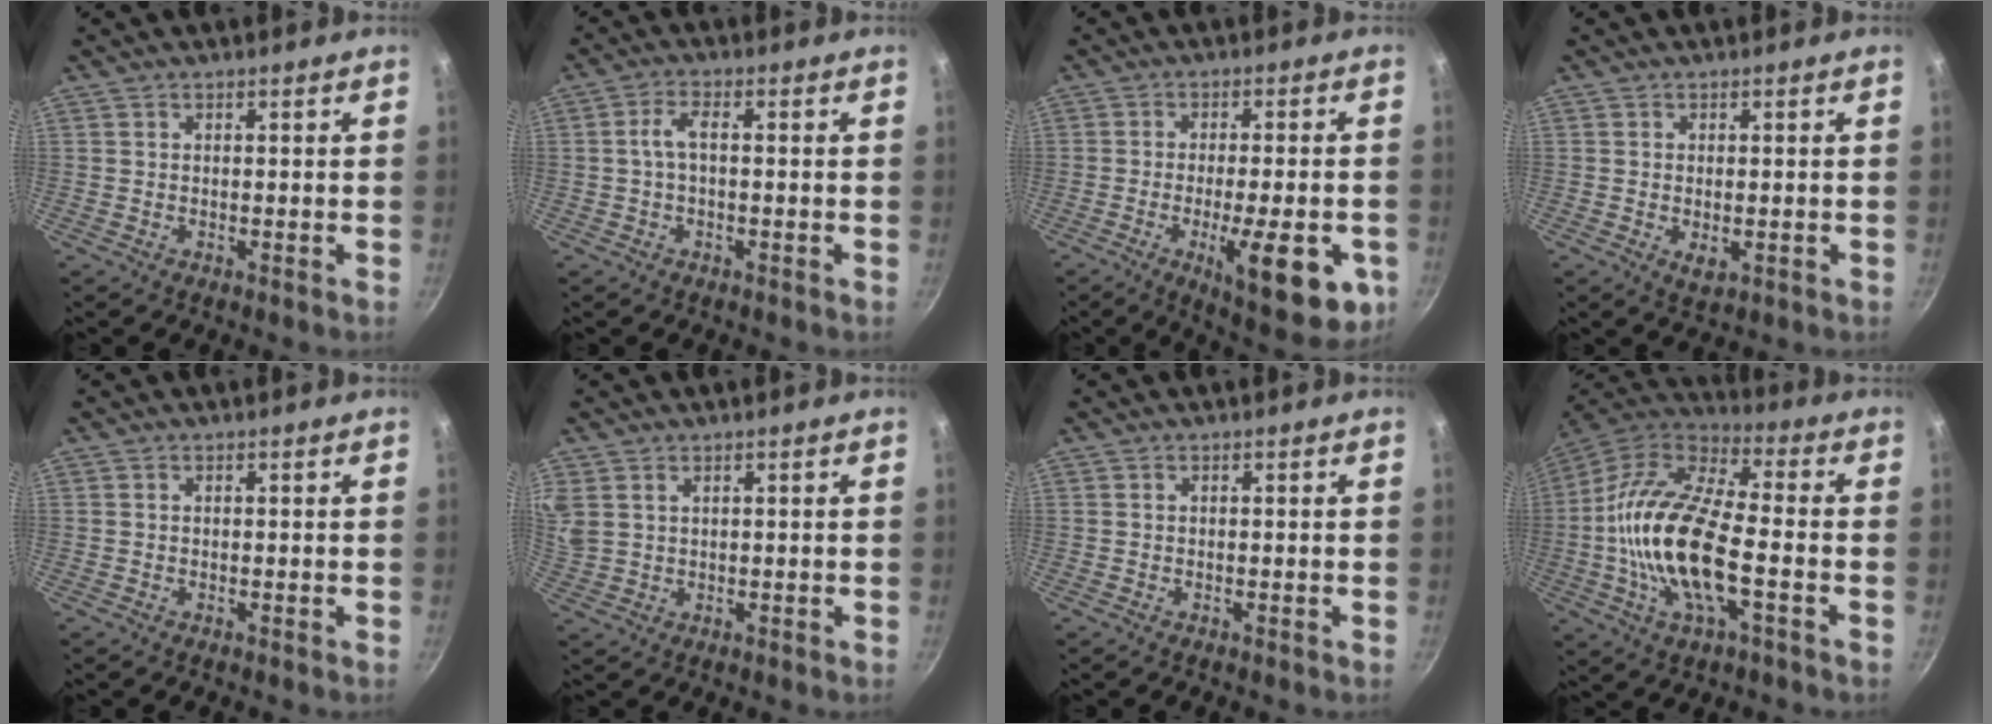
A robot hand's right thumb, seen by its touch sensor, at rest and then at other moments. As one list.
[{"total": 3.7, "force": [-0.2, 1.6, 3.3], "torque": [-0.074, 0.016, -0.007]}, {"total": 16.4, "force": [-5.5, 5.2, 14.6], "torque": [-0.178, 0.005, -0.069]}, {"total": 2.9, "force": [-0.5, 1.7, 2.3], "torque": [-0.038, -0.009, -0.004]}, {"total": 0.0}, {"total": 7.1, "force": [3.3, 5.0, 3.7], "torque": [-0.081, 0.009, 0.075]}, {"total": 0.0}, {"total": 21.1, "force": [-3.6, 8.9, 18.8], "torque": [-0.365, 0.030, -0.085]}]